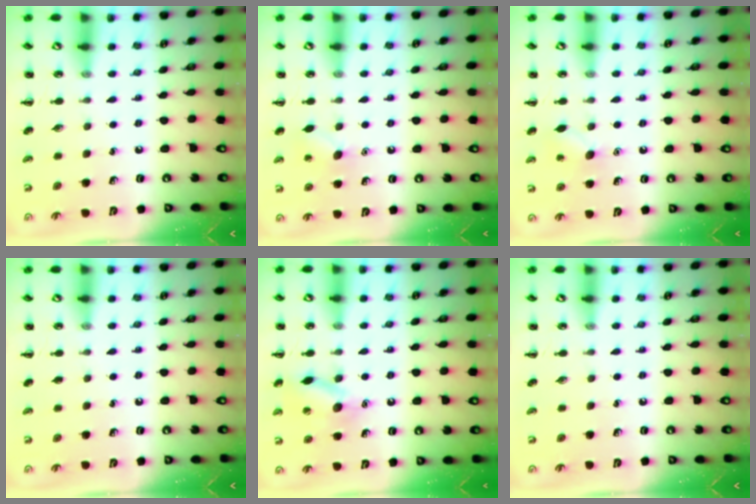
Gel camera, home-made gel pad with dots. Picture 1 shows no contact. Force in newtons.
{"total": 8.1, "press": 7.9, "slide": 1.7}
{"total": 7.8, "press": 7.6, "slide": 1.9}
{"total": 0.0}
{"total": 11.5, "press": 11.4, "slide": 1.6}
{"total": 0.0}